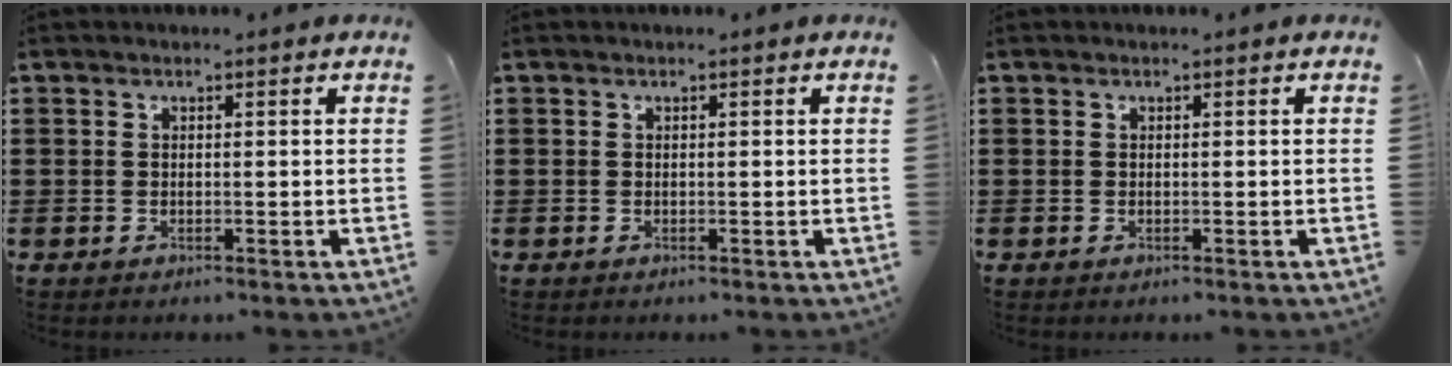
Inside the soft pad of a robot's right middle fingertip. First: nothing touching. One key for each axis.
{"total": 0.0}
{"total": 0.0}